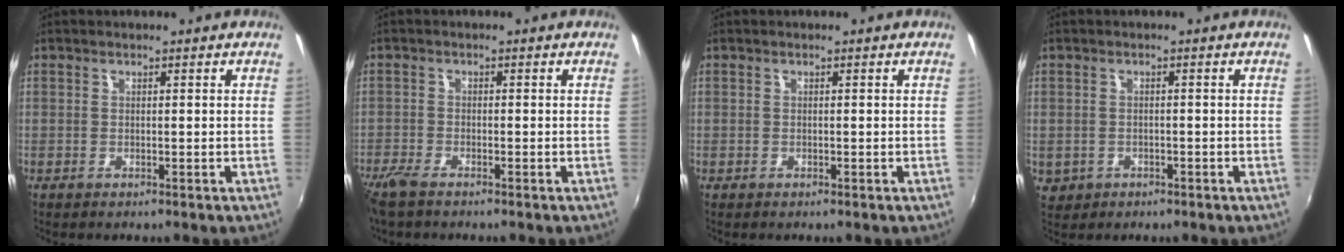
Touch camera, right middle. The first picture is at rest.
{"total": 4.0, "force": [-3.3, 0.9, 2.2], "torque": [-0.059, -0.014, -0.067]}
{"total": 0.0}
{"total": 4.2, "force": [-1.1, 3.7, 1.7], "torque": [-0.046, -0.003, -0.006]}